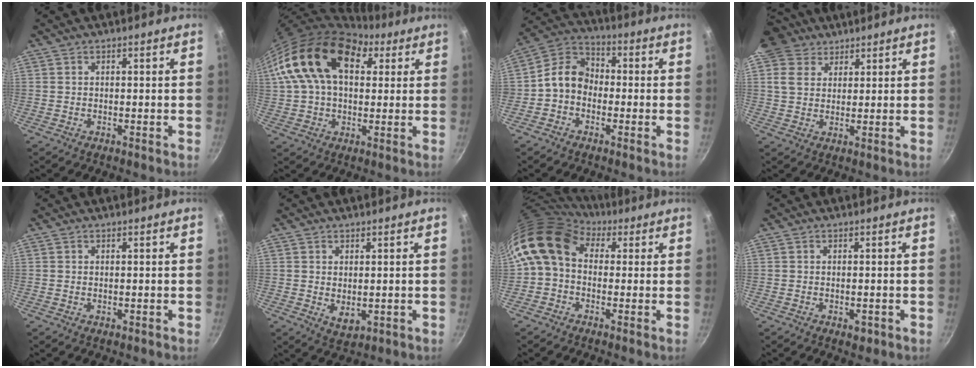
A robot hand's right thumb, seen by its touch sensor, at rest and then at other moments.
{"total": 19.8, "force": [6.3, 12.6, 13.9], "torque": [-0.225, 0.014, 0.096]}
{"total": 8.2, "force": [-1.5, 6.5, 4.7], "torque": [-0.056, 0.034, -0.051]}
{"total": 9.5, "force": [6.0, 6.8, 3.1], "torque": [-0.035, -0.005, 0.103]}
{"total": 0.0}
{"total": 3.7, "force": [0.4, 2.2, 2.9], "torque": [-0.044, -0.016, 0.013]}
{"total": 11.1, "force": [2.5, 8.4, 6.8], "torque": [-0.112, 0.016, 0.020]}
{"total": 1.8, "force": [-0.7, 1.0, 1.4], "torque": [-0.019, -0.002, -0.009]}